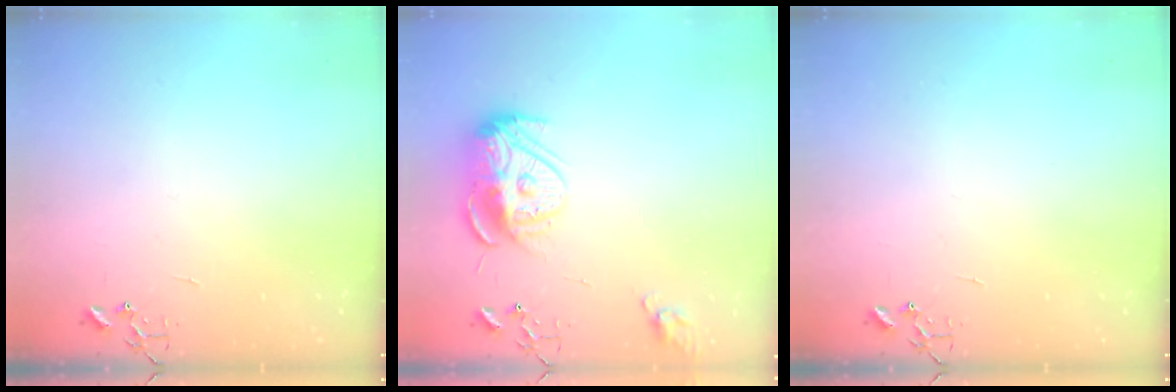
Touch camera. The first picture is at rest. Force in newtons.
{"total": 13.5, "press": 13.4, "slide": 1.1}
{"total": 0.0}